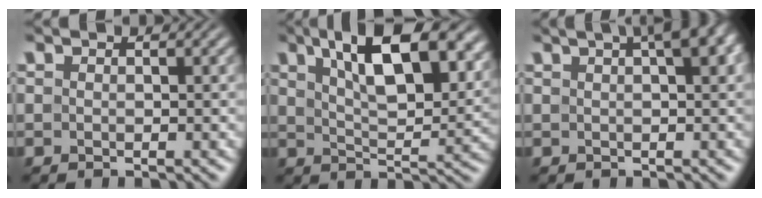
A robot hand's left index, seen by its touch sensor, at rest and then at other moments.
{"total": 11.8, "force": [5.9, 4.8, 9.0], "torque": [-0.128, 0.012, 0.091]}
{"total": 5.2, "force": [2.4, 1.5, 4.4], "torque": [-0.042, 0.024, 0.027]}